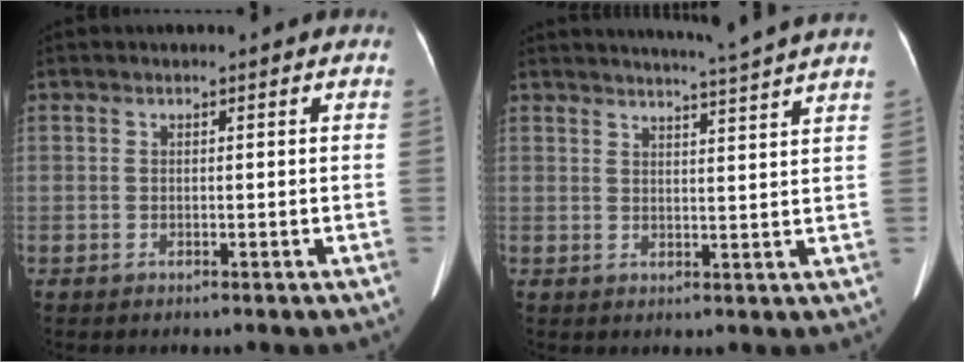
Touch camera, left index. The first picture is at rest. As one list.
[{"total": 10.0, "force": [9.1, -2.2, 3.5], "torque": [-0.053, -0.022, 0.106]}]